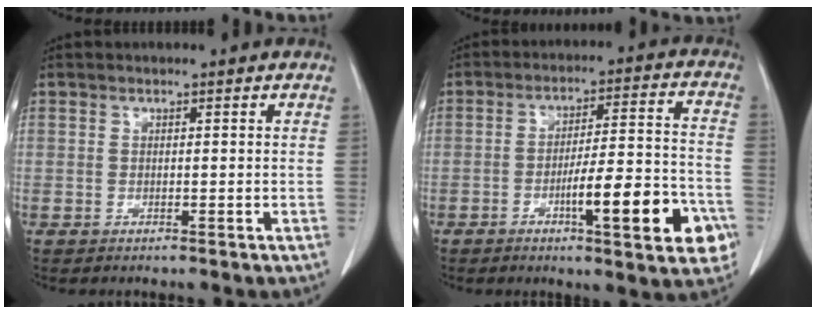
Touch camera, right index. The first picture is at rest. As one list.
[{"total": 14.6, "force": [-5.8, 2.1, 13.3], "torque": [-0.181, 0.009, -0.080]}]